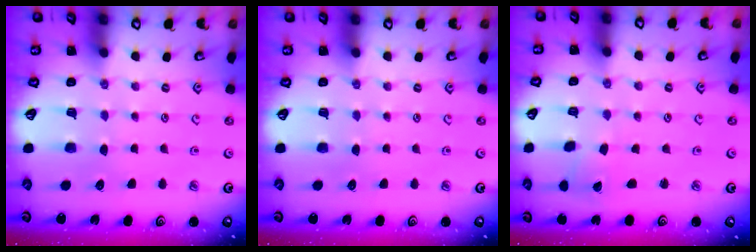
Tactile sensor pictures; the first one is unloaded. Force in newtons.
{"total": 0.0}
{"total": 2.0, "press": 2.0, "slide": 0.3}